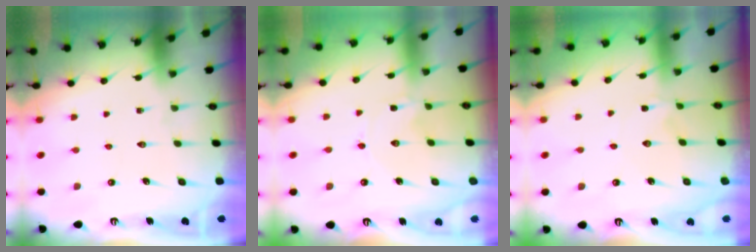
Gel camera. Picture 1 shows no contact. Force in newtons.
{"total": 0.6, "press": 0.6, "slide": 0.1}
{"total": 1.6, "press": 1.6, "slide": 0.3}